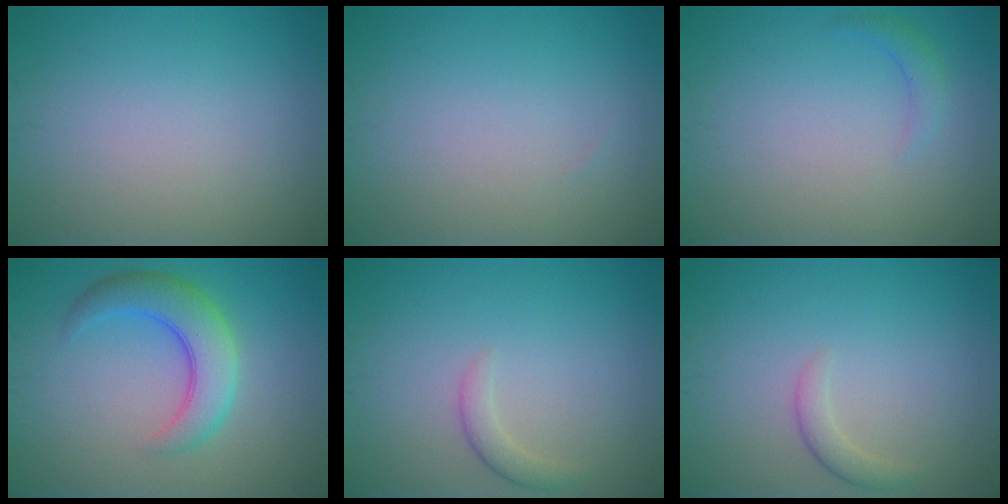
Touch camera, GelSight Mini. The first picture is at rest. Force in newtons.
{"total": 0.0}
{"total": 1.2, "press": 1.2, "slide": 0.2}
{"total": 5.2, "press": 5.2, "slide": 0.1}
{"total": 1.5, "press": 1.5, "slide": 0.1}
{"total": 1.5, "press": 1.5, "slide": 0.1}